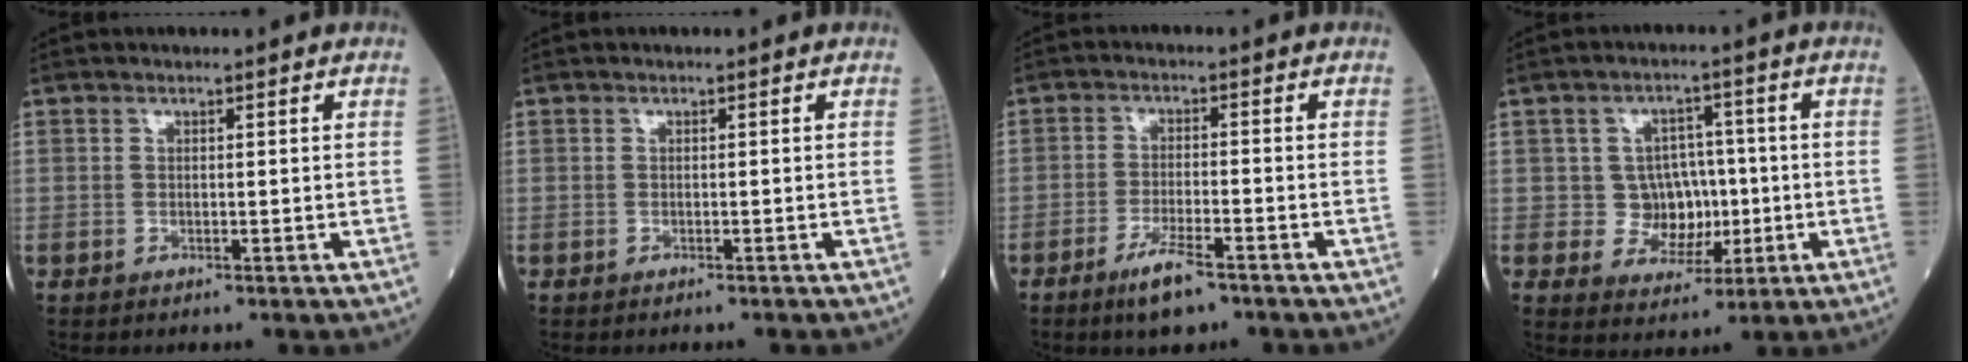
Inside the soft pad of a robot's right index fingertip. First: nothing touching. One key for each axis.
{"total": 0.8, "fx": -0.8, "fy": 0.0, "fz": 0.3, "tx": -0.006, "ty": -0.001, "tz": -0.011}
{"total": 5.7, "fx": -4.0, "fy": 0.9, "fz": 4.0, "tx": -0.080, "ty": -0.008, "tz": -0.069}
{"total": 6.5, "fx": -0.4, "fy": 5.8, "fz": 3.0, "tx": -0.034, "ty": 0.016, "tz": 0.003}